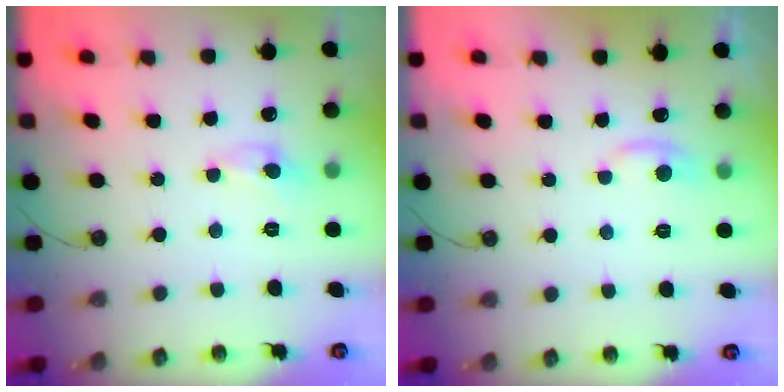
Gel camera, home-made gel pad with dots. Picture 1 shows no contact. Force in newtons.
{"total": 0.7, "press": 0.1, "slide": 0.7}